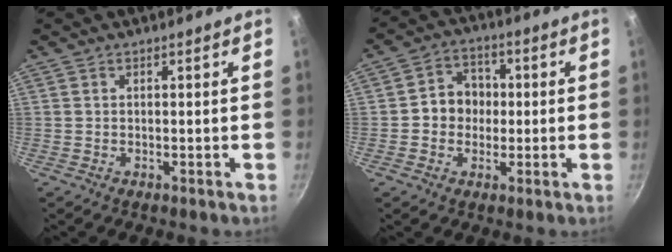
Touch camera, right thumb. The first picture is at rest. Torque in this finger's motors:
{"motor_torque": [-0.43, 0.43, 0.57, -0.70, 0.10]}